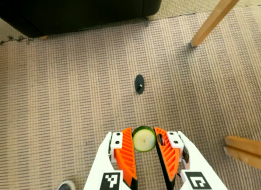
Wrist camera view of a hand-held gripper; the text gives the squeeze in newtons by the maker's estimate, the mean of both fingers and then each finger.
{"total": 8.5, "left": 8.5, "right": 8.5}